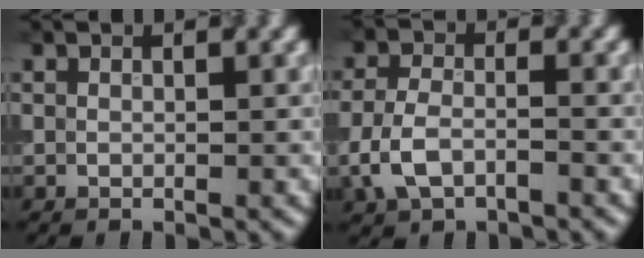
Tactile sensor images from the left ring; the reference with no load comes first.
{"total": 3.9, "force": [-1.7, 2.2, 2.8], "torque": [-0.062, 0.000, -0.041]}